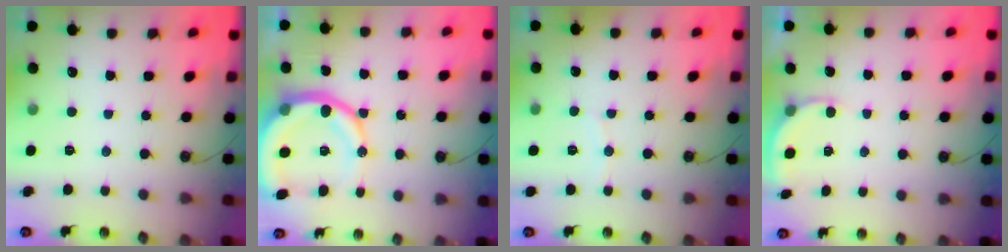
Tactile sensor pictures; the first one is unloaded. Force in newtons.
{"total": 16.6, "press": 16.3, "slide": 3.1}
{"total": 2.4, "press": 2.3, "slide": 0.3}
{"total": 2.4, "press": 2.2, "slide": 0.9}